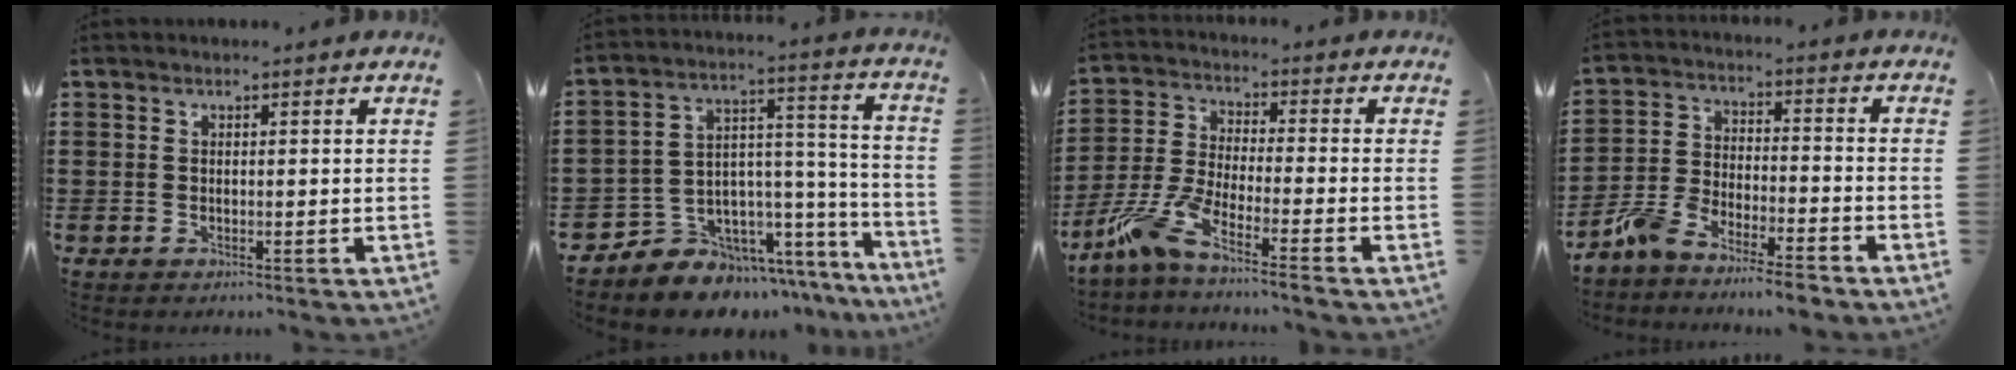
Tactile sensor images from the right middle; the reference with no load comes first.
{"total": 6.7, "force": [-5.6, 3.7, -0.1], "torque": [-0.010, -0.002, -0.103]}
{"total": 6.9, "force": [-5.5, 0.4, 4.2], "torque": [-0.117, -0.023, -0.114]}
{"total": 6.9, "force": [-6.7, 0.2, 1.7], "torque": [-0.043, 0.005, -0.134]}